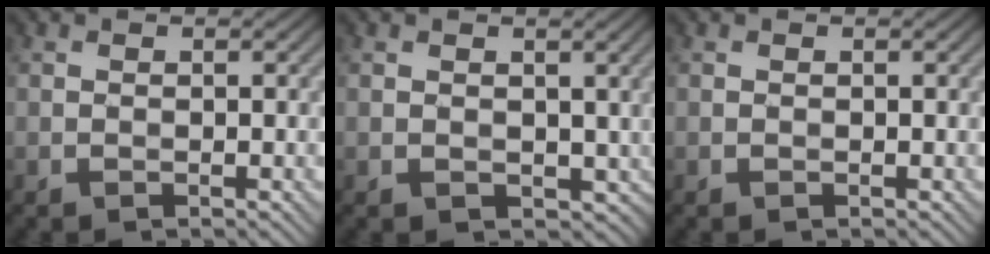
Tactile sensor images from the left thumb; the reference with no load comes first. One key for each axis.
{"total": 3.7, "fx": 0.4, "fy": 2.9, "fz": 2.3, "tx": -0.049, "ty": -0.012, "tz": 0.010}
{"total": 0.0}